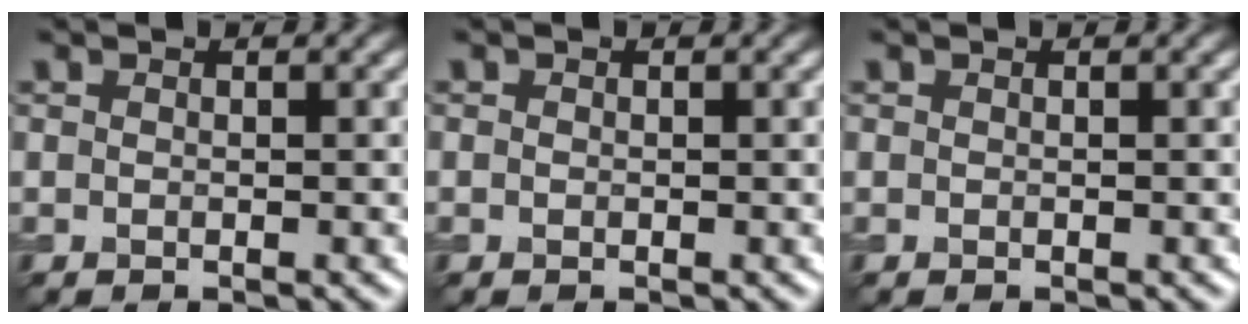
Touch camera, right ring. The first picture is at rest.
{"total": 0.0}
{"total": 0.0}